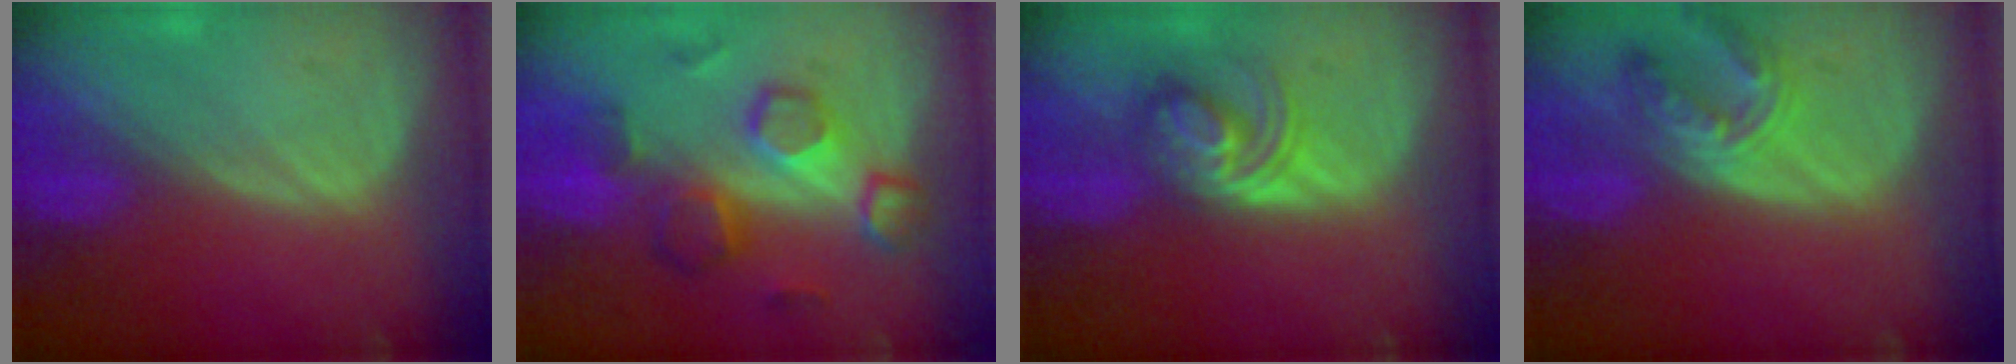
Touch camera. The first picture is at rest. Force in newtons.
{"total": 8.5, "press": 8.4, "slide": 1.4}
{"total": 5.6, "press": 5.4, "slide": 1.1}
{"total": 6.9, "press": 6.3, "slide": 3.0}